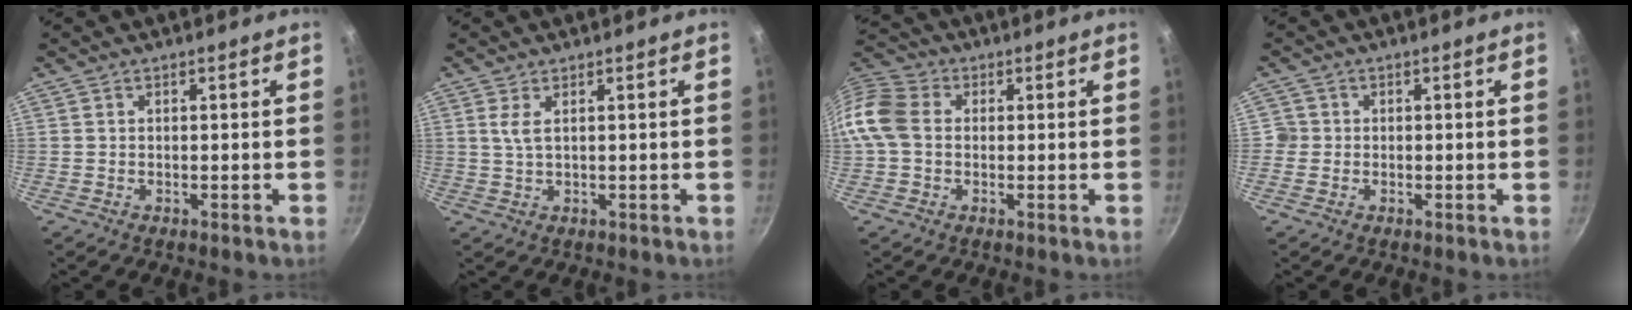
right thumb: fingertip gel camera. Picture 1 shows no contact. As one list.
[{"total": 2.5, "force": [0.9, 0.8, 2.2], "torque": [-0.048, -0.006, 0.020]}, {"total": 11.1, "force": [0.3, 8.7, 6.8], "torque": [-0.128, 0.021, -0.015]}, {"total": 1.9, "force": [-0.3, 1.9, 0.3], "torque": [0.008, 0.008, -0.008]}]